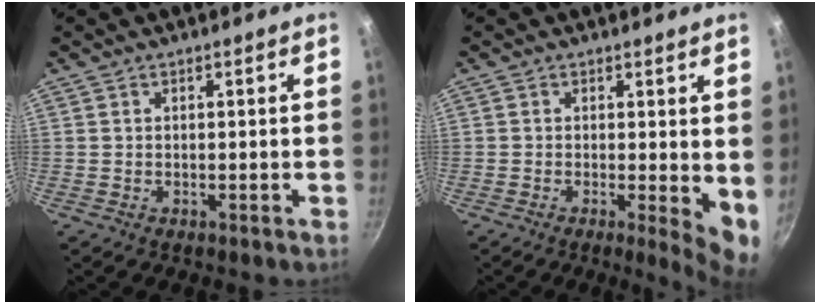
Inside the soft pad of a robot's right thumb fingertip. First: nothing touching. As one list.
[{"total": 6.0, "force": [0.0, 1.7, 5.8], "torque": [-0.070, -0.015, 0.000]}]